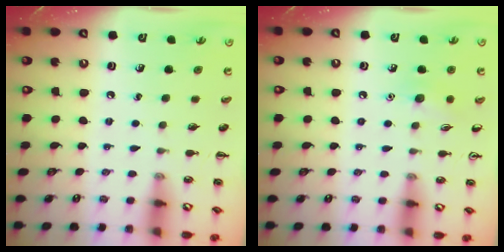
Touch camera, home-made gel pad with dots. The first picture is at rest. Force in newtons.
{"total": 6.7, "press": 6.4, "slide": 2.1}